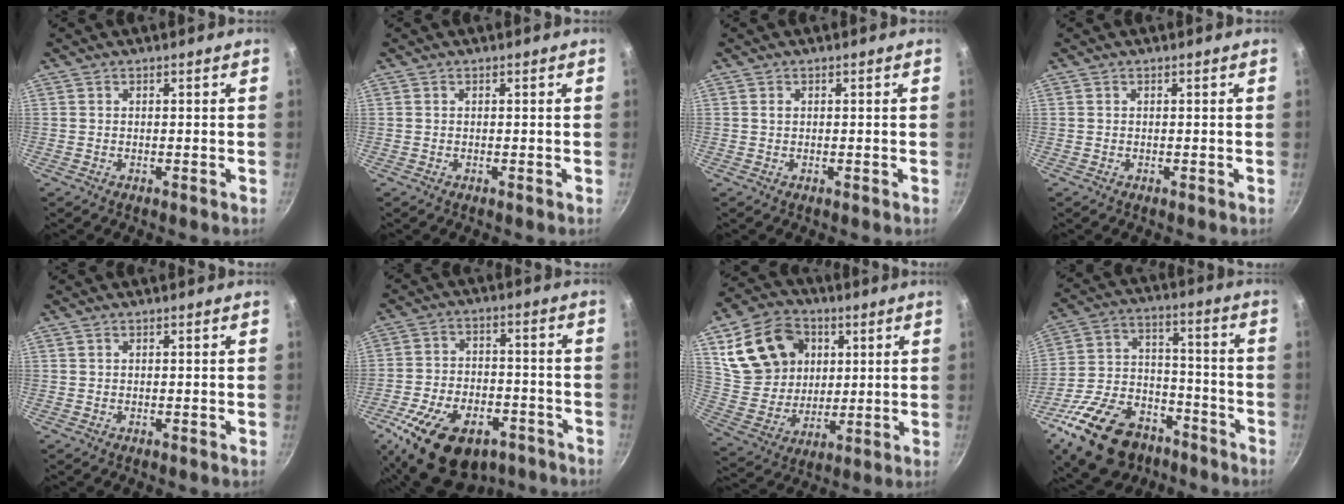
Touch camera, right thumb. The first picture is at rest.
{"total": 0.0}
{"total": 0.7, "force": [0.2, 0.5, 0.5], "torque": [-0.008, 0.002, 0.004]}
{"total": 0.0}
{"total": 0.0}
{"total": 20.2, "force": [-11.5, 11.6, 11.9], "torque": [-0.181, 0.045, -0.178]}
{"total": 18.7, "force": [6.2, 14.6, 9.8], "torque": [-0.157, -0.007, 0.123]}
{"total": 22.7, "force": [-13.9, 13.5, 11.8], "torque": [-0.187, 0.072, -0.226]}